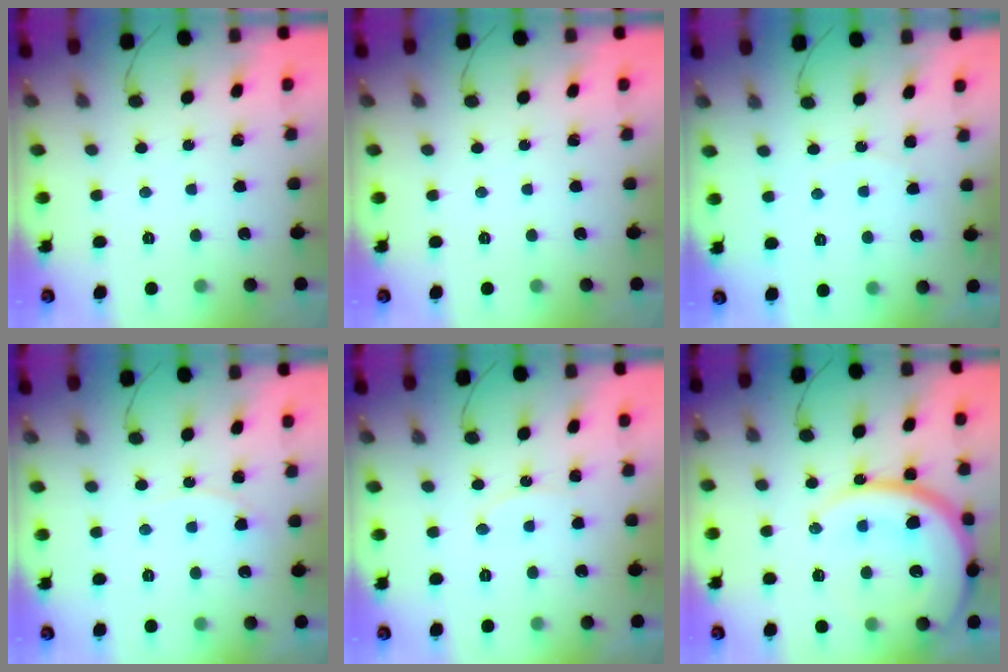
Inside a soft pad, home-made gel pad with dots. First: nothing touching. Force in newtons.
{"total": 0.0}
{"total": 4.2, "press": 4.1, "slide": 0.5}
{"total": 4.4, "press": 4.4, "slide": 0.4}
{"total": 5.1, "press": 5.1, "slide": 0.5}
{"total": 21.4, "press": 21.3, "slide": 2.1}